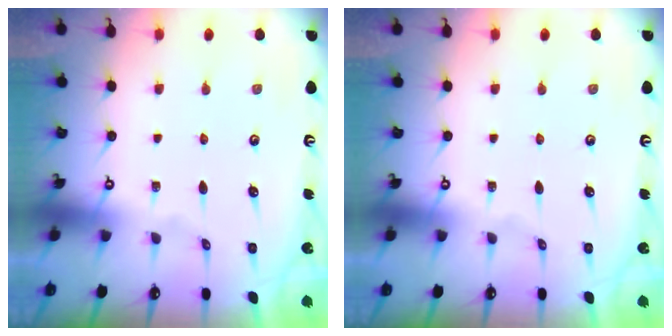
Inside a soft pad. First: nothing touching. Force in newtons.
{"total": 0.0}